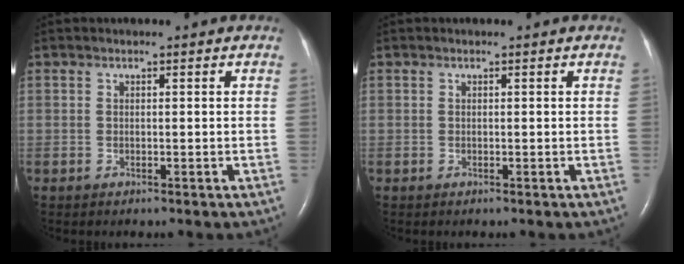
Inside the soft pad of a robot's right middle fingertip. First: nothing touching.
{"total": 0.0}